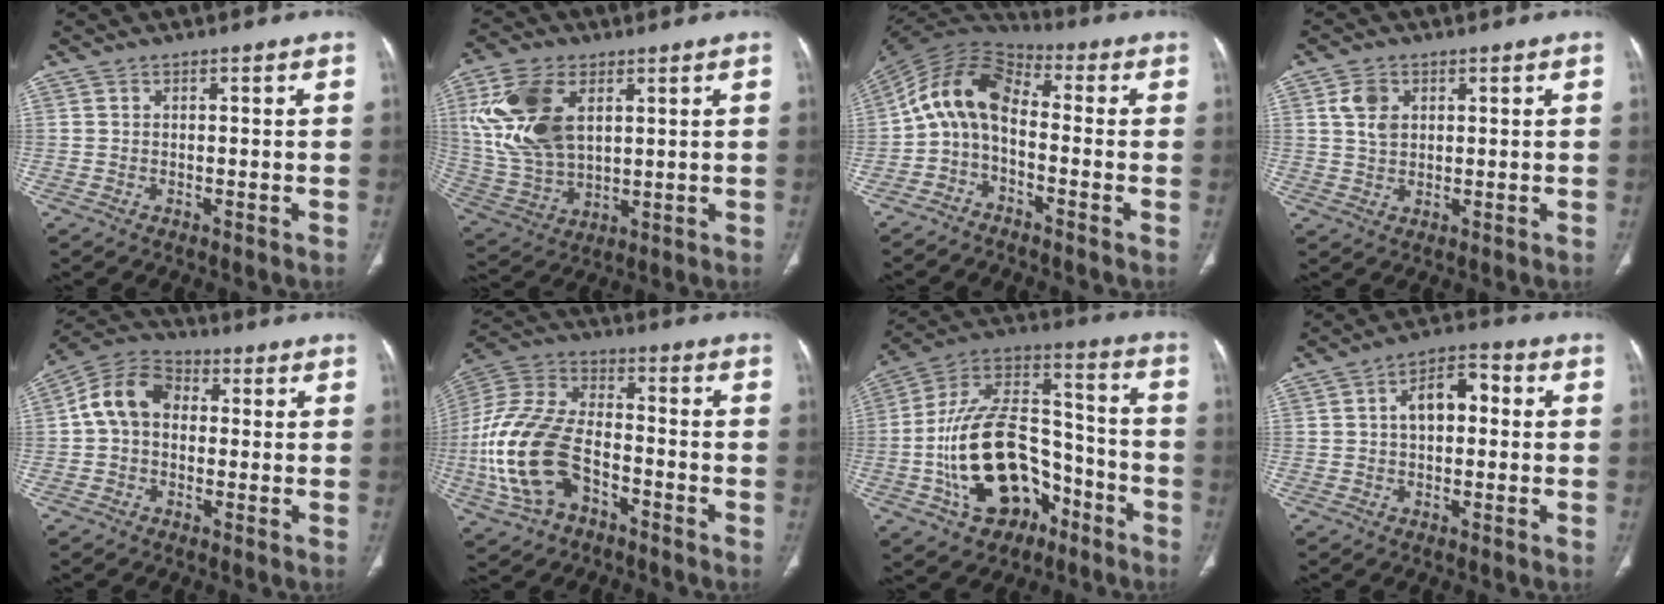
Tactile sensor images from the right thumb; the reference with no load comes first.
{"total": 16.9, "force": [4.9, 10.2, 12.6], "torque": [-0.250, -0.010, 0.106]}
{"total": 11.3, "force": [-2.0, 6.7, 8.8], "torque": [-0.153, 0.061, -0.054]}
{"total": 4.5, "force": [1.5, 3.3, 2.8], "torque": [-0.041, -0.004, 0.030]}
{"total": 10.0, "force": [0.8, 7.5, 6.5], "torque": [-0.108, 0.031, 0.000]}
{"total": 19.2, "force": [-6.2, 11.4, 14.1], "torque": [-0.299, 0.029, -0.118]}
{"total": 23.8, "force": [-8.2, 14.9, 16.6], "torque": [-0.269, 0.076, -0.125]}
{"total": 7.9, "force": [0.8, 4.7, 6.2], "torque": [-0.086, 0.029, 0.004]}